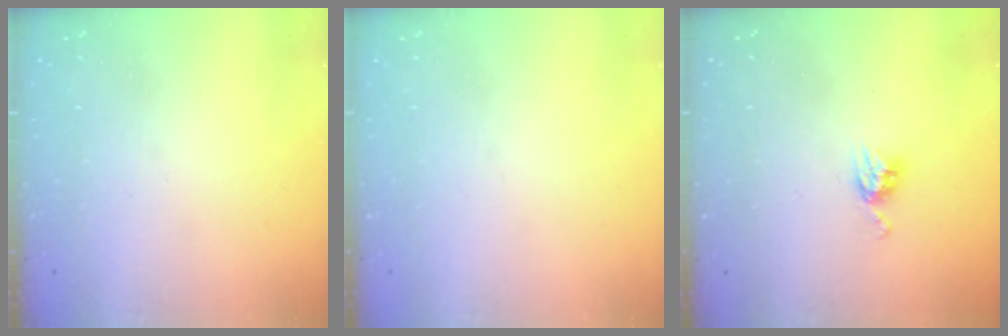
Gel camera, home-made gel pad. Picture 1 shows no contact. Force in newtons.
{"total": 0.6, "press": 0.4, "slide": 0.4}
{"total": 5.2, "press": 5.1, "slide": 0.1}